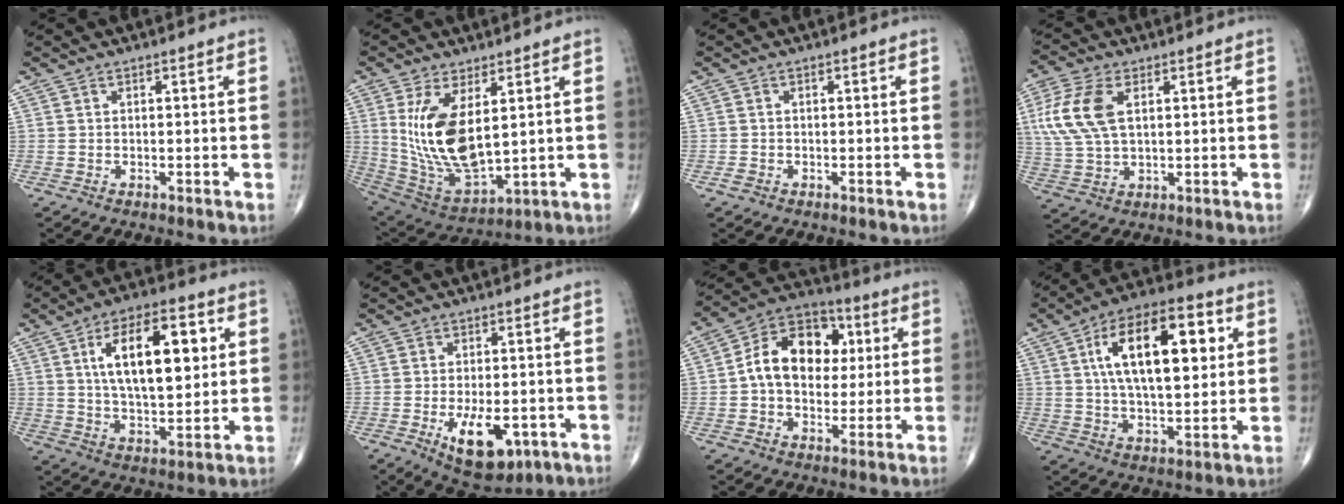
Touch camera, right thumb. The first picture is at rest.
{"total": 15.6, "force": [3.5, 7.2, 13.4], "torque": [-0.254, -0.025, 0.091]}
{"total": 1.0, "force": [-0.5, 0.8, 0.4], "torque": [-0.008, 0.002, -0.011]}
{"total": 11.3, "force": [3.0, 6.1, 9.0], "torque": [-0.214, 0.004, 0.060]}
{"total": 17.2, "force": [4.6, 7.8, 14.6], "torque": [-0.219, -0.007, 0.079]}
{"total": 10.8, "force": [-3.8, 5.3, 8.5], "torque": [-0.118, 0.001, -0.044]}
{"total": 15.2, "force": [1.8, 10.9, 10.5], "torque": [-0.131, 0.022, 0.019]}
{"total": 19.8, "force": [5.2, 9.0, 16.9], "torque": [-0.255, 0.004, 0.081]}